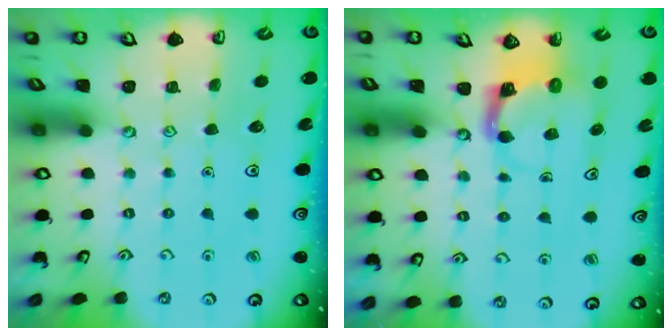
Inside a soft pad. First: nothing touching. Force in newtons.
{"total": 3.9, "press": 3.8, "slide": 0.7}